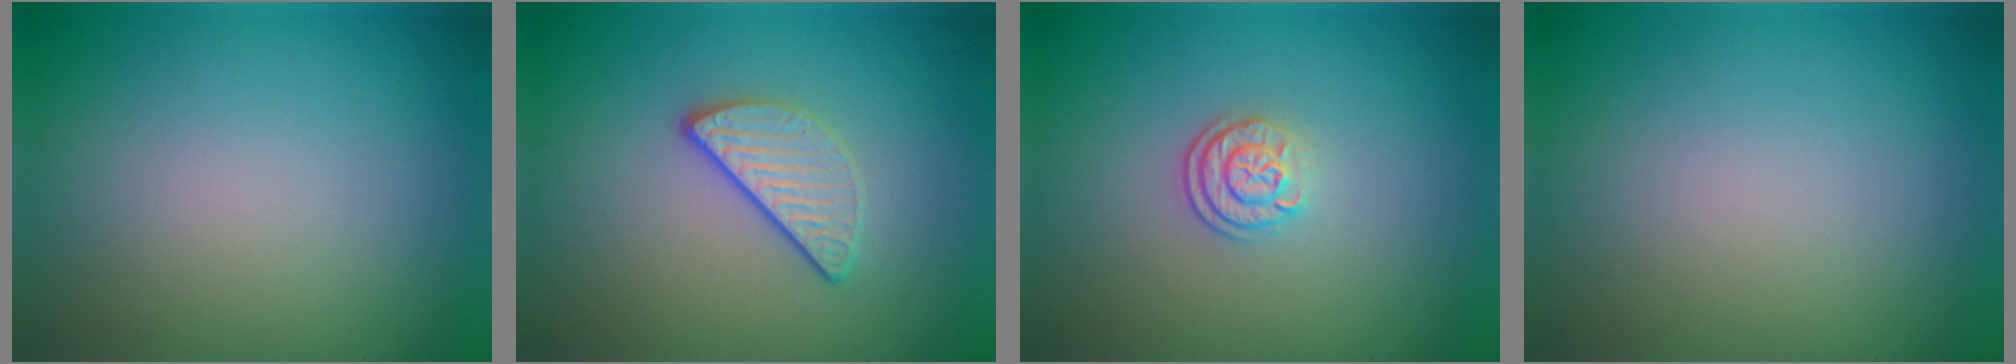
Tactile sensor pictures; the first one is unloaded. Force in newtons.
{"total": 2.9, "press": 2.4, "slide": 1.7}
{"total": 2.3, "press": 1.9, "slide": 1.4}
{"total": 0.0}